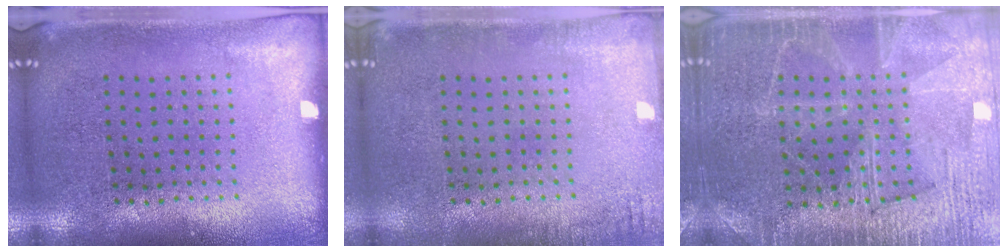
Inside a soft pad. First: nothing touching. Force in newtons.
{"total": 1.4, "press": 1.4, "slide": 0.1}
{"total": 3.7, "press": 3.6, "slide": 0.7}